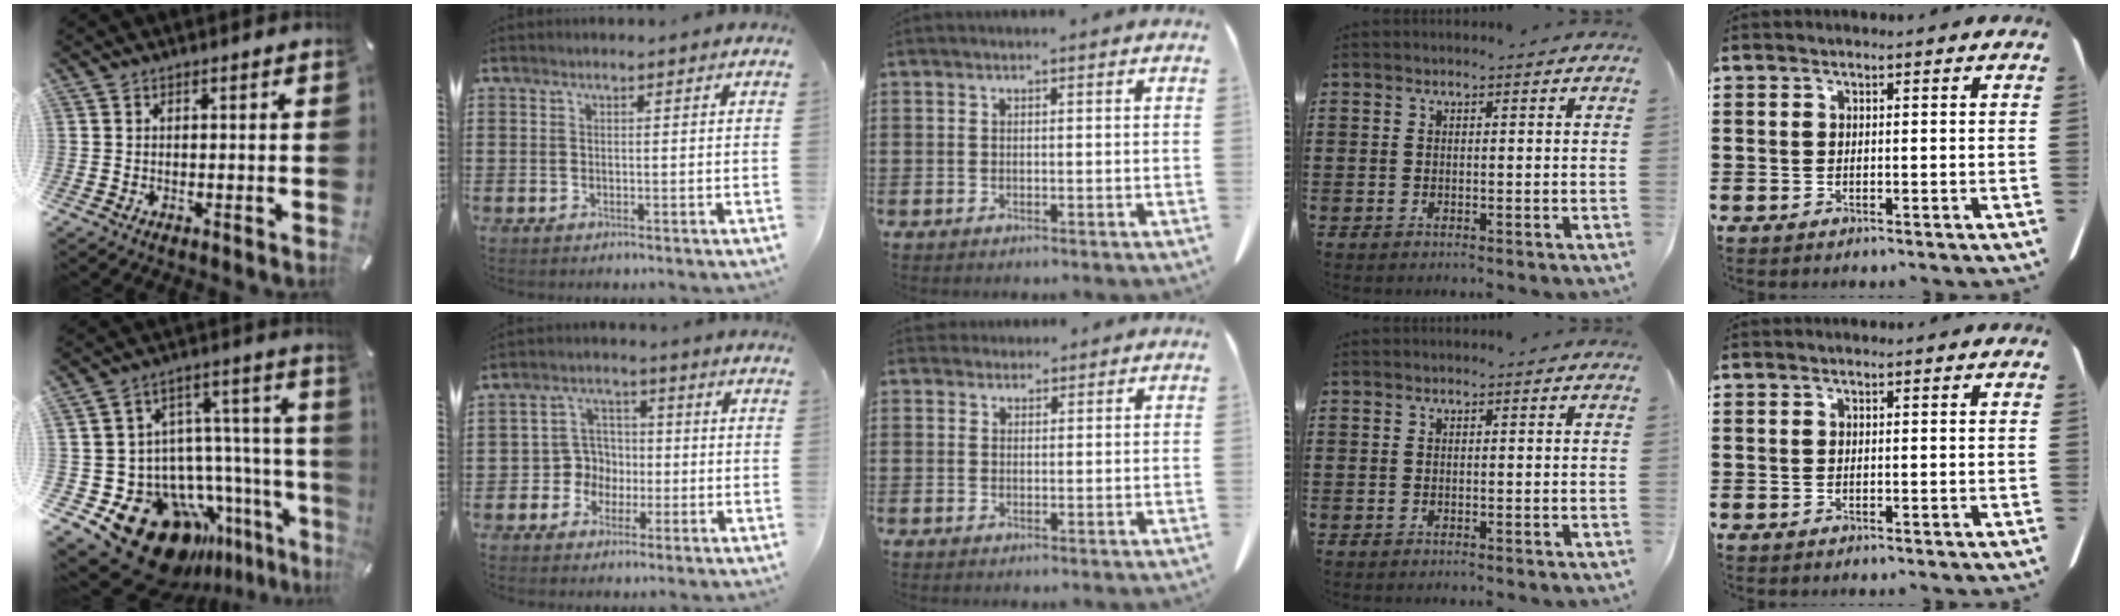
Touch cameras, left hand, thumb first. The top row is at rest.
{"thumb": {"total": 23.8, "force": [-15.9, 13.1, 11.9], "torque": [-0.177, 0.052, -0.234]}, "index": {"total": 5.2, "force": [-1.4, 4.9, 1.0], "torque": [-0.045, 0.012, -0.030]}, "middle": {"total": 2.1, "force": [1.8, 0.9, 0.1], "torque": [0.001, 0.002, 0.036]}}